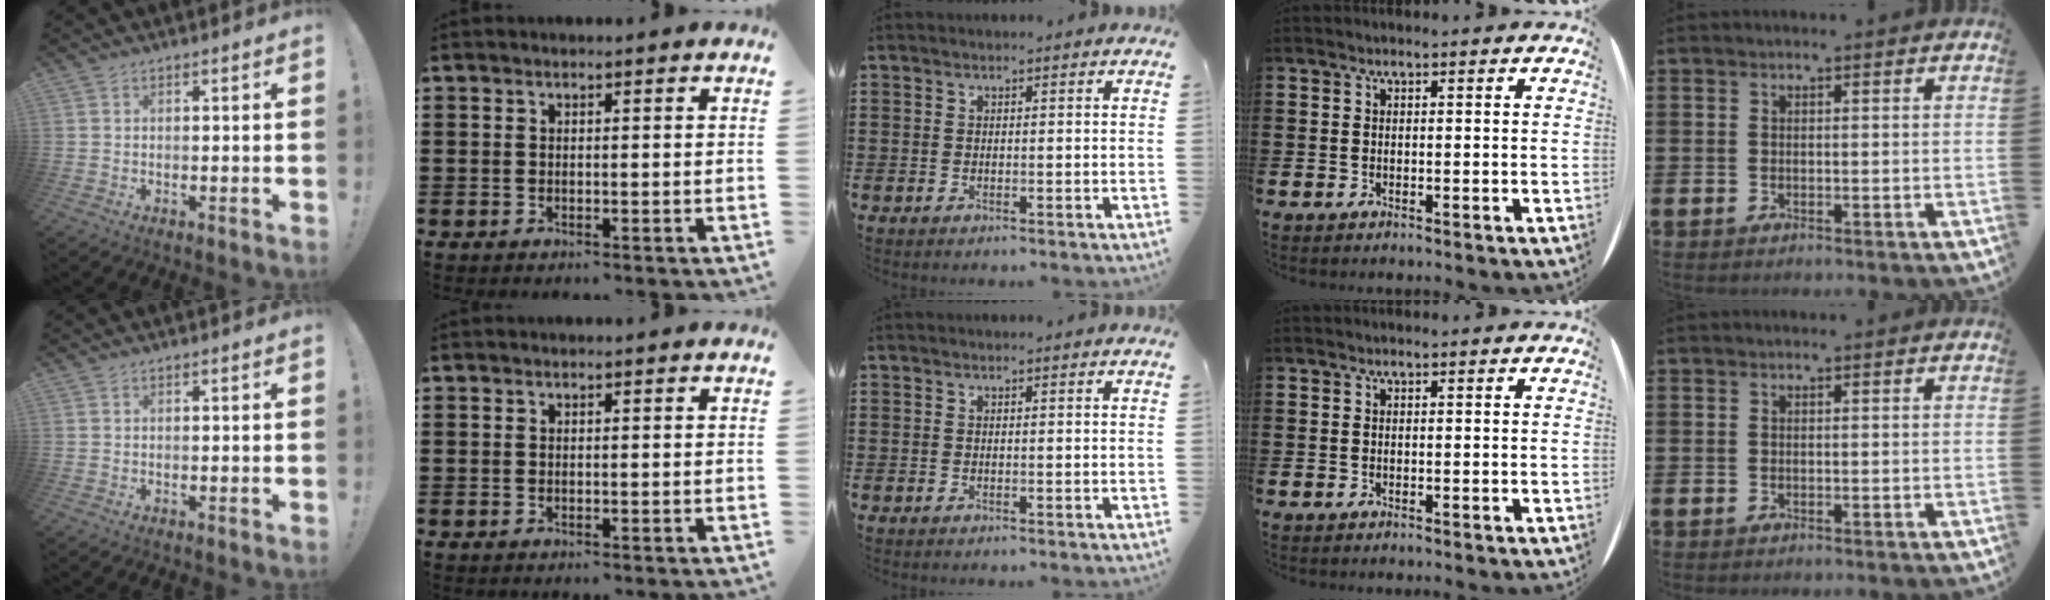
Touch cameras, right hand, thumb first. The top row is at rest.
{}